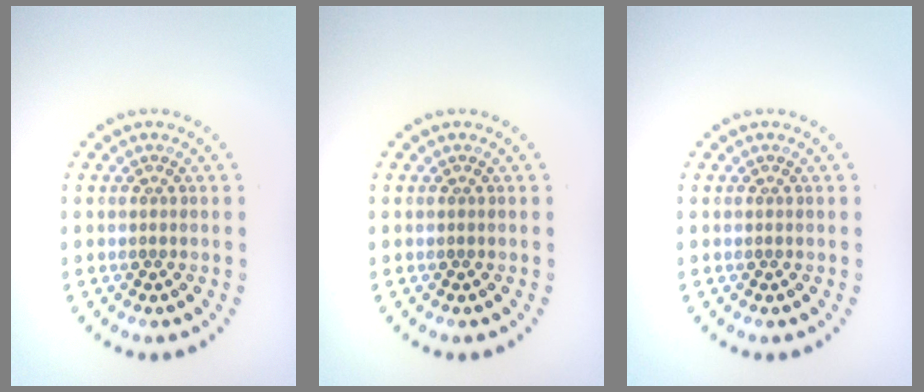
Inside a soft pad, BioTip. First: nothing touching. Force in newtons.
{"total": 0.0}
{"total": 0.0}